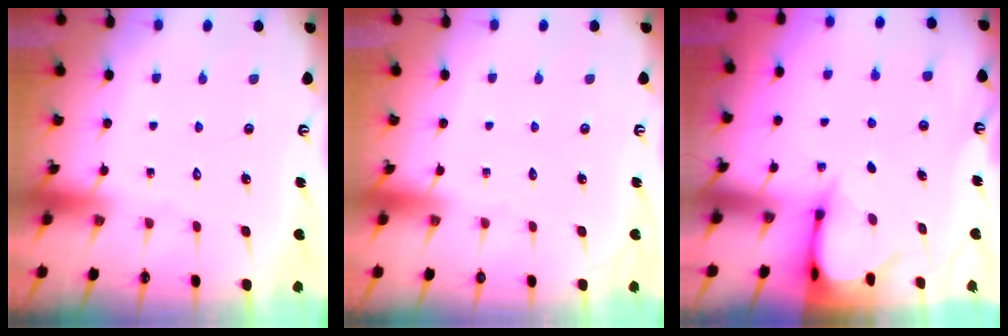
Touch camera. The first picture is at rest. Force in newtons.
{"total": 0.0}
{"total": 3.3, "press": 3.3, "slide": 0.2}